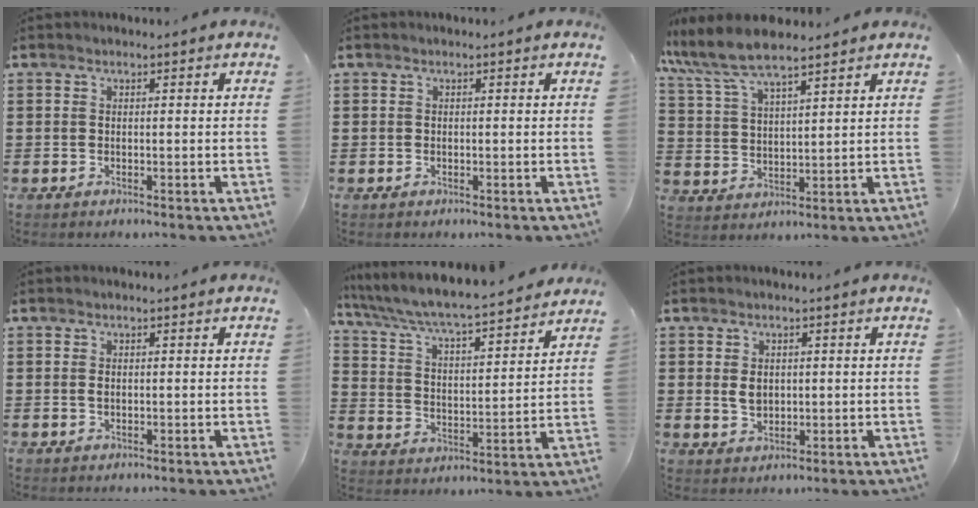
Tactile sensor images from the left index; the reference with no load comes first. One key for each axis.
{"total": 0.0}
{"total": 7.2, "fx": 6.3, "fy": 1.3, "fz": 3.4, "tx": -0.088, "ty": -0.018, "tz": 0.113}
{"total": 0.8, "fx": 0.0, "fy": 0.5, "fz": 0.6, "tx": -0.015, "ty": 0.001, "tz": -0.001}
{"total": 5.3, "fx": 4.9, "fy": 0.0, "fz": 2.0, "tx": -0.063, "ty": -0.040, "tz": 0.076}
{"total": 2.9, "fx": 0.4, "fy": 2.1, "fz": 2.0, "tx": -0.036, "ty": 0.004, "tz": 0.005}